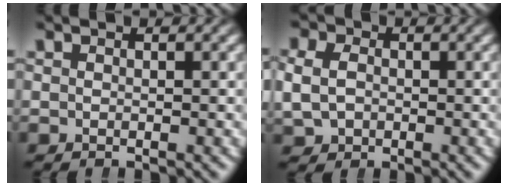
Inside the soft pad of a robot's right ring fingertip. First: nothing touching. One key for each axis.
{"total": 3.2, "fx": 0.1, "fy": 2.7, "fz": 1.6, "tx": -0.036, "ty": -0.010, "tz": 0.010}